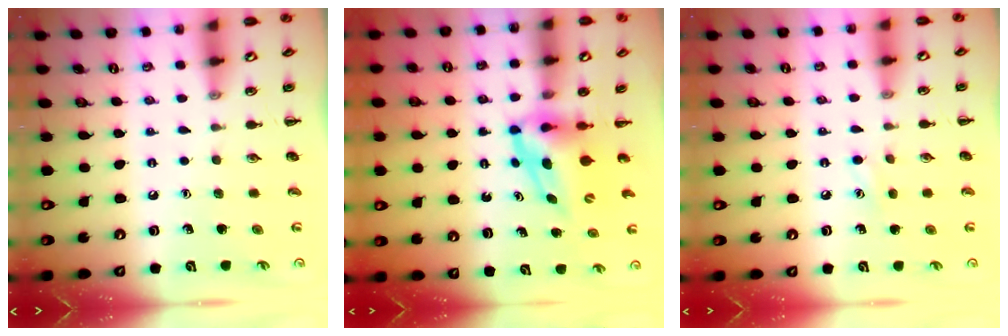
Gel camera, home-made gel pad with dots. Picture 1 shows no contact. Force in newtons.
{"total": 5.3, "press": 5.3, "slide": 0.7}
{"total": 2.4, "press": 2.3, "slide": 0.8}